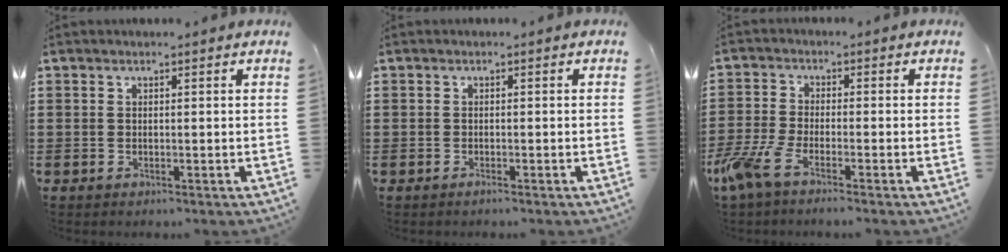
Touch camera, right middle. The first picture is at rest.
{"total": 0.6, "force": [-0.5, -0.1, 0.3], "torque": [-0.010, -0.007, -0.007]}
{"total": 4.9, "force": [-3.1, 0.9, 3.6], "torque": [-0.110, -0.021, -0.068]}